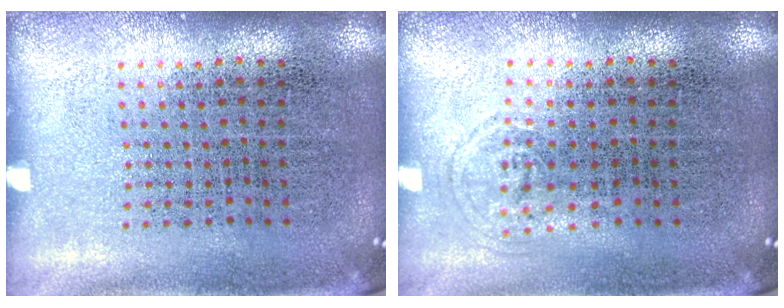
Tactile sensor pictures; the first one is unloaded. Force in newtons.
{"total": 0.6, "press": 0.5, "slide": 0.3}